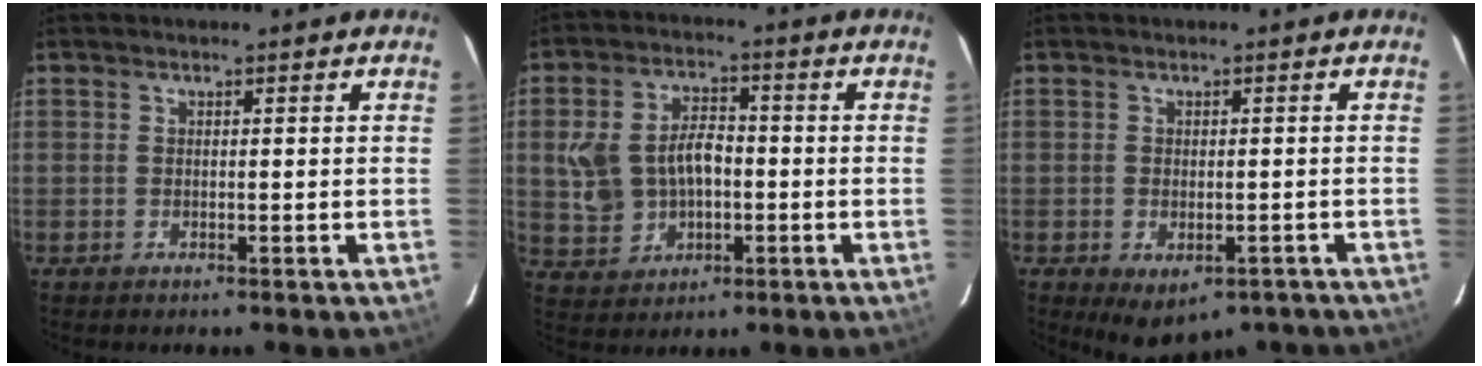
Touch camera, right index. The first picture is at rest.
{"total": 10.8, "force": [-0.7, 7.7, 7.6], "torque": [-0.165, 0.018, 0.003]}
{"total": 8.5, "force": [-5.1, 4.7, 4.8], "torque": [-0.082, -0.016, -0.054]}